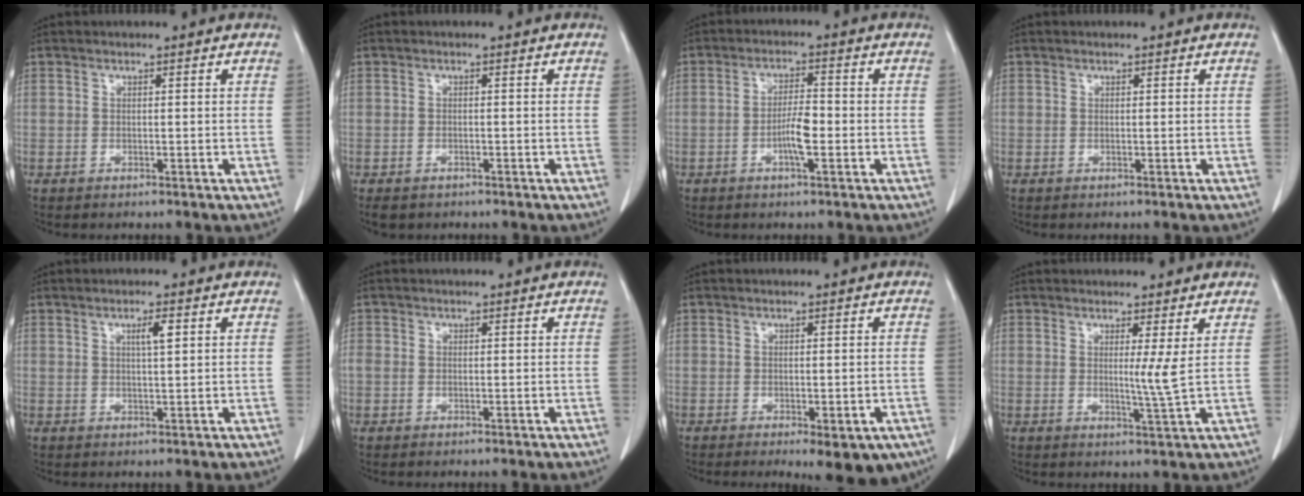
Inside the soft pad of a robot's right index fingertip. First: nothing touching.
{"total": 2.8, "force": [-2.2, 1.4, 1.0], "torque": [-0.019, -0.004, -0.027]}
{"total": 4.5, "force": [-1.4, 0.8, 4.2], "torque": [-0.081, 0.003, -0.026]}
{"total": 0.0}
{"total": 2.4, "force": [0.9, 0.2, 2.2], "torque": [-0.039, 0.000, 0.015]}
{"total": 1.4, "force": [-0.2, 1.1, 0.8], "torque": [-0.025, 0.010, -0.002]}
{"total": 7.5, "force": [-4.6, 2.2, 5.5], "torque": [-0.057, -0.009, -0.061]}
{"total": 3.0, "force": [0.7, -0.8, 2.8], "torque": [-0.050, -0.012, 0.014]}